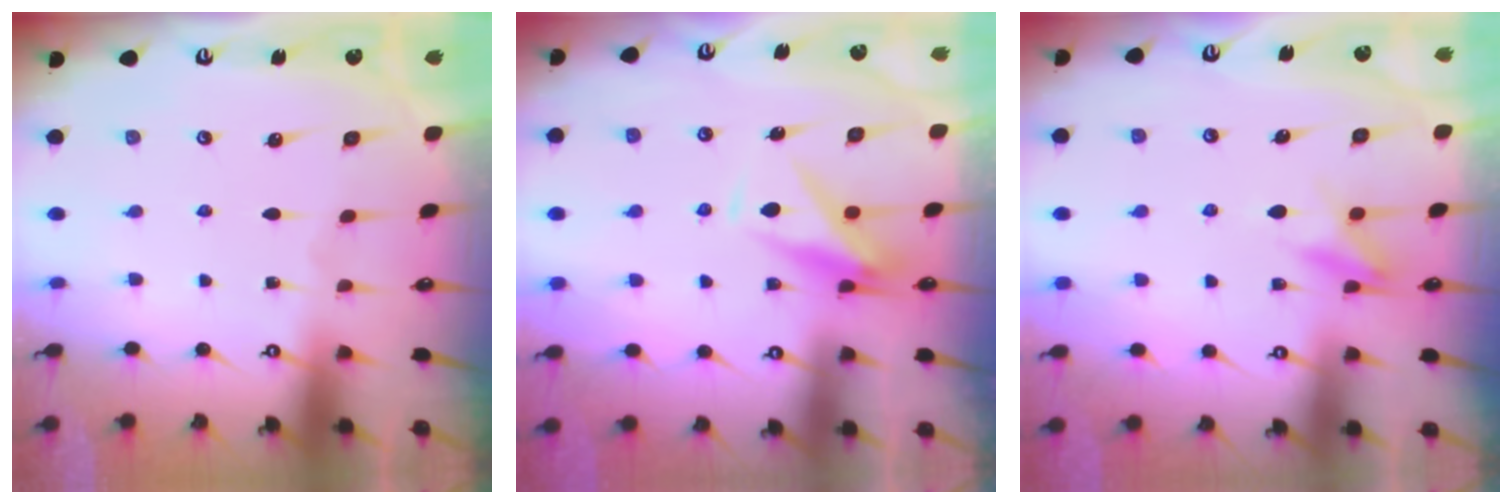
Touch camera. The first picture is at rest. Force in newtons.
{"total": 8.1, "press": 8.0, "slide": 1.2}
{"total": 8.7, "press": 8.6, "slide": 1.2}